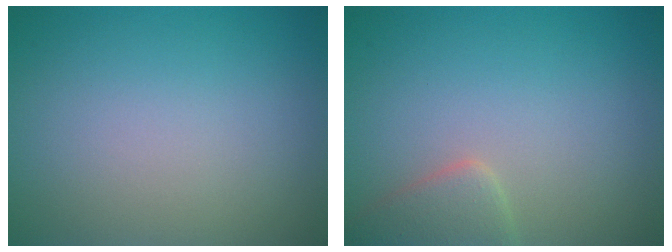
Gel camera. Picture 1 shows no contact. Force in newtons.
{"total": 2.5, "press": 2.5, "slide": 0.3}